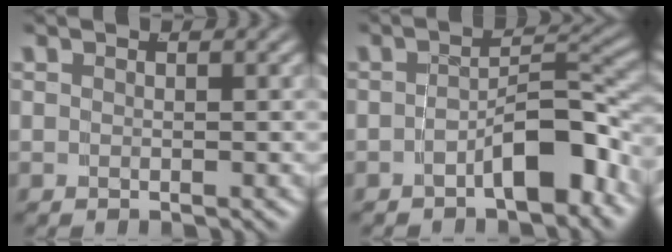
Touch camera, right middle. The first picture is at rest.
{"total": 4.7, "force": [-2.9, 1.4, 3.5], "torque": [-0.043, -0.005, -0.040]}